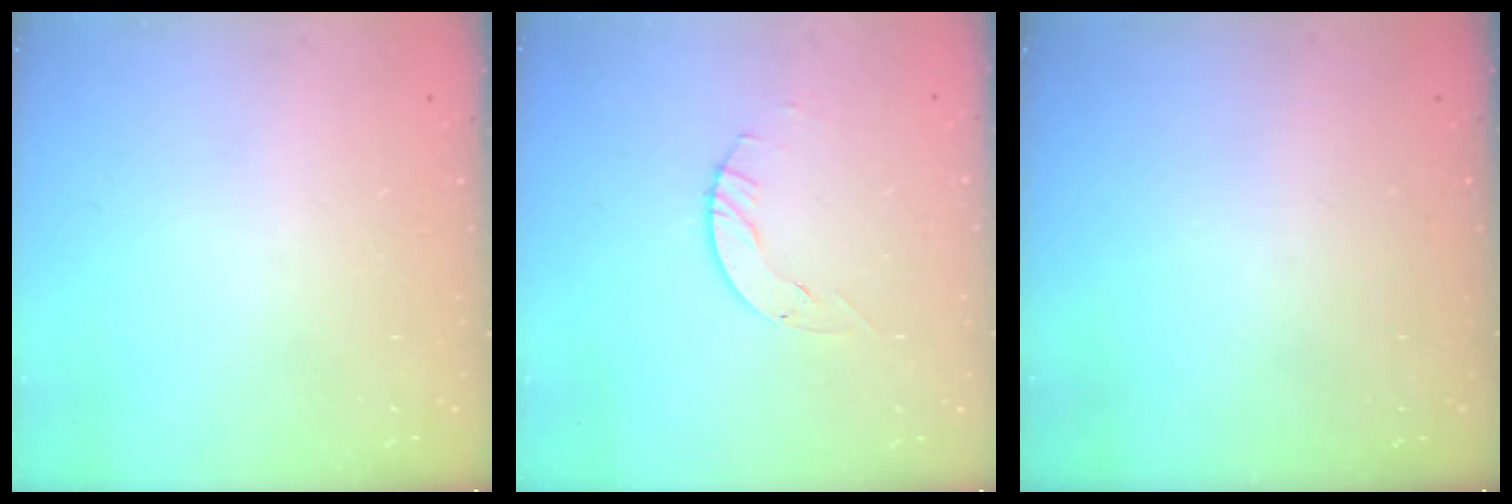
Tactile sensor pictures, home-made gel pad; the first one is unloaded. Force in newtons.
{"total": 3.1, "press": 3.1, "slide": 0.4}
{"total": 0.0}